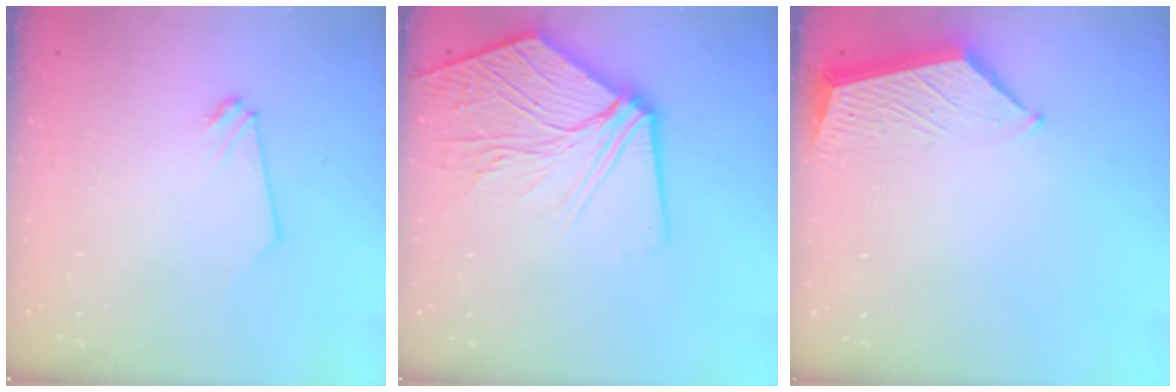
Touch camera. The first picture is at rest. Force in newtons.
{"total": 14.5, "press": 14.4, "slide": 2.0}
{"total": 7.1, "press": 7.1, "slide": 0.6}